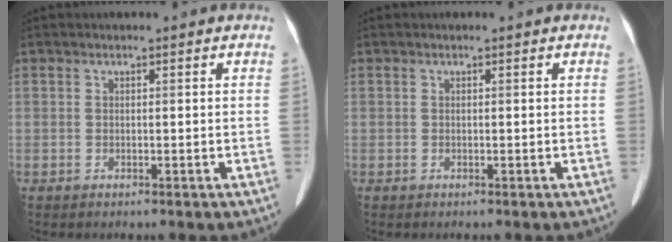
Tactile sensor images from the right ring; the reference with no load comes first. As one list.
[{"total": 0.0}]